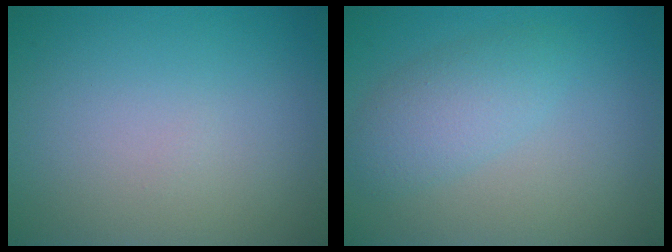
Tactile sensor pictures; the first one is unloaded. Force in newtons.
{"total": 3.1, "press": 3.1, "slide": 0.2}